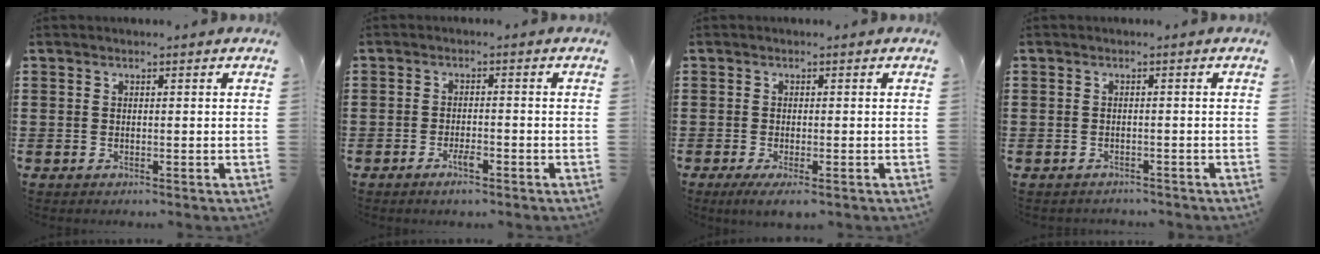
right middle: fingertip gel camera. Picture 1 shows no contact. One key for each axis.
{"total": 2.7, "fx": -1.6, "fy": 0.6, "fz": 2.1, "tx": -0.043, "ty": -0.003, "tz": -0.031}
{"total": 1.5, "fx": -0.8, "fy": 0.1, "fz": 1.2, "tx": -0.028, "ty": -0.005, "tz": -0.017}
{"total": 1.1, "fx": -1.0, "fy": 0.4, "fz": -0.2, "tx": 0.001, "ty": 0.004, "tz": -0.023}